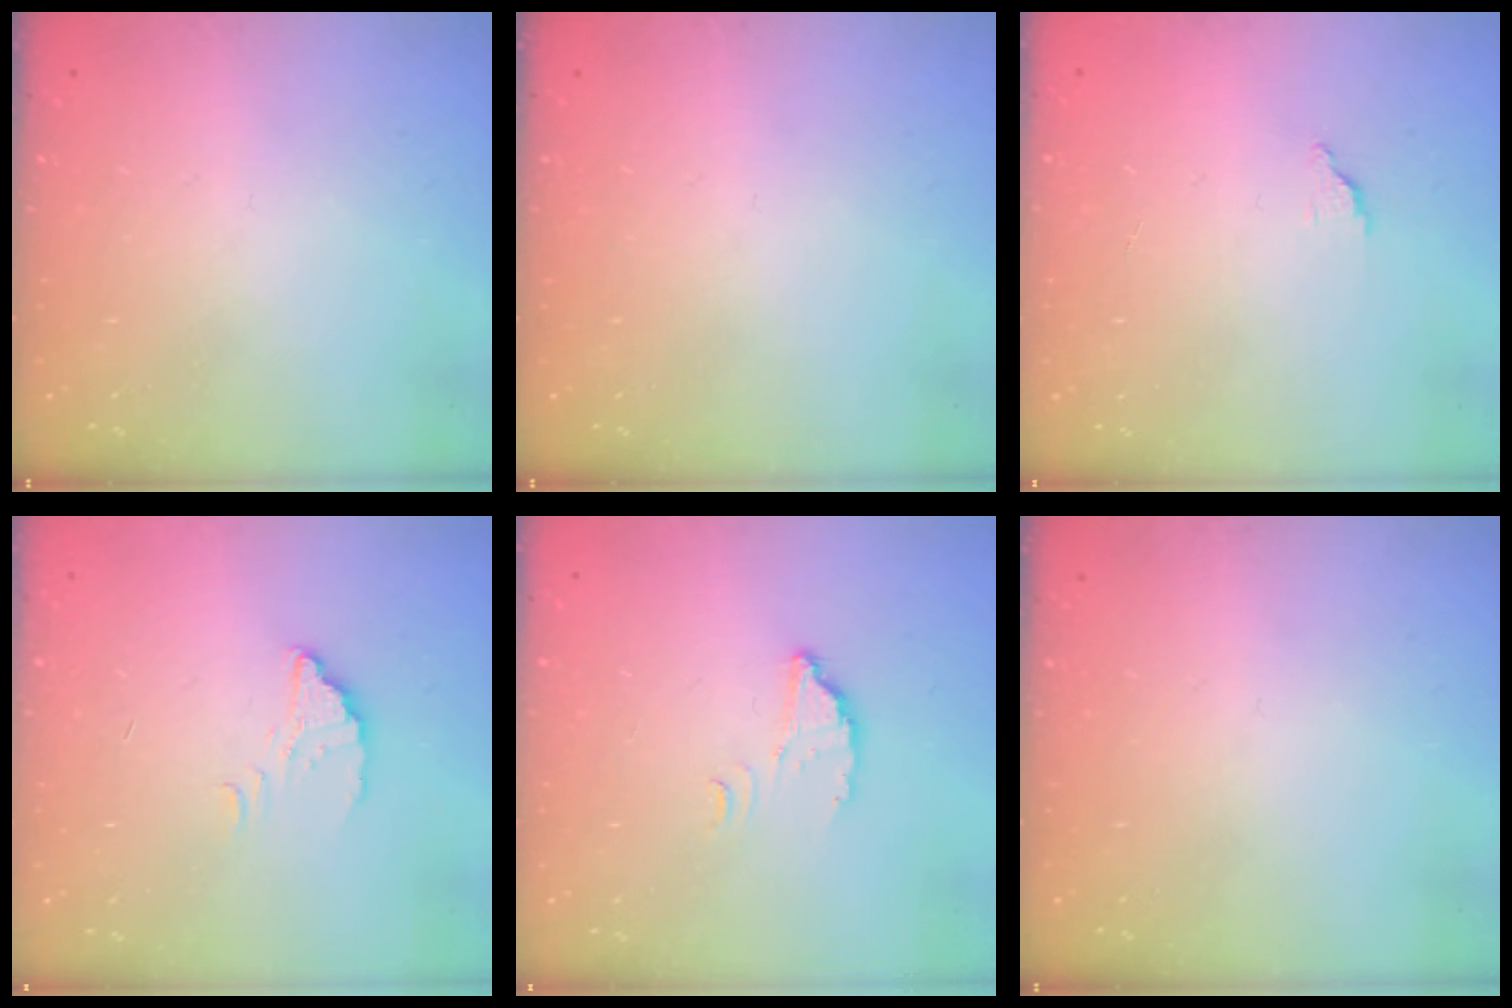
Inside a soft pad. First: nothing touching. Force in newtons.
{"total": 0.0}
{"total": 1.4, "press": 1.4, "slide": 0.1}
{"total": 2.5, "press": 2.5, "slide": 0.3}
{"total": 2.4, "press": 2.4, "slide": 0.2}
{"total": 0.0}